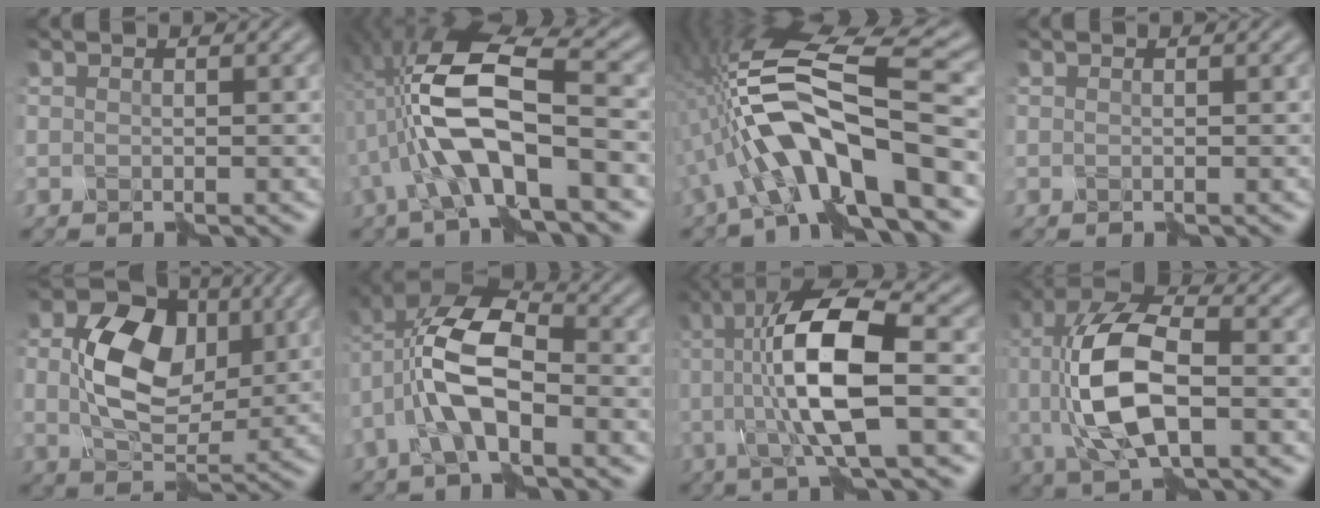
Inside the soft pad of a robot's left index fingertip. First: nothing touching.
{"total": 8.7, "force": [-1.5, 2.7, 8.1], "torque": [-0.173, 0.016, -0.027]}
{"total": 11.2, "force": [-3.4, 3.4, 10.1], "torque": [-0.187, 0.021, -0.072]}
{"total": 0.0}
{"total": 9.2, "force": [1.4, 6.2, 6.6], "torque": [-0.134, 0.001, 0.027]}
{"total": 8.9, "force": [-1.9, 4.2, 7.6], "torque": [-0.169, 0.018, -0.048]}
{"total": 9.0, "force": [-0.2, 1.9, 8.8], "torque": [-0.166, 0.007, 0.000]}
{"total": 8.7, "force": [-0.4, 3.6, 7.9], "torque": [-0.173, 0.009, -0.009]}